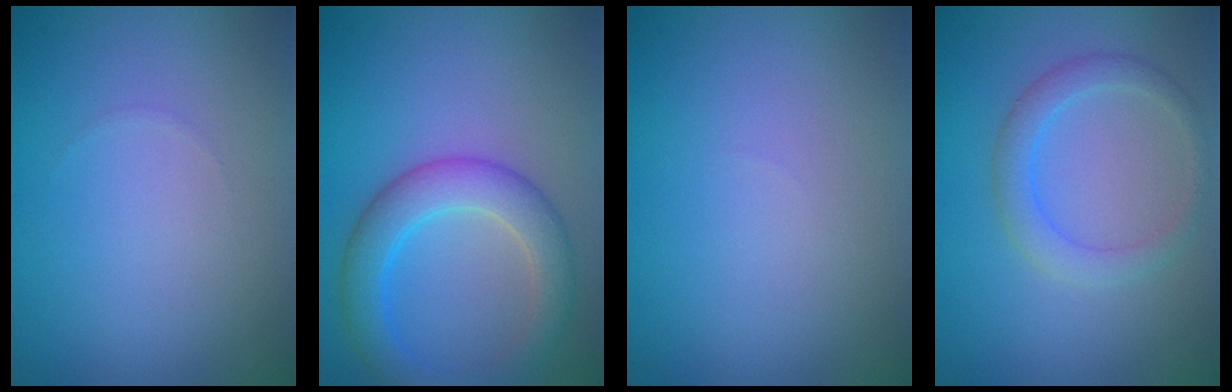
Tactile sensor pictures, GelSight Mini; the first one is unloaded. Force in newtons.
{"total": 4.9, "press": 4.9, "slide": 0.1}
{"total": 0.0}
{"total": 2.4, "press": 2.4, "slide": 0.1}